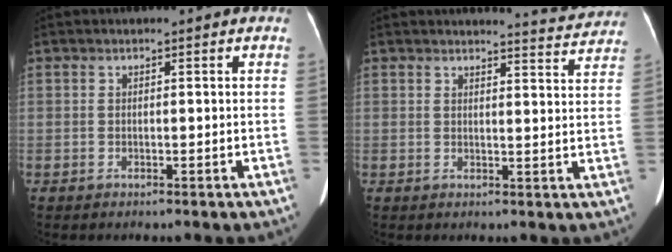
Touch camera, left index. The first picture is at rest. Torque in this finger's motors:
{"motor_torque": [0.03, -0.58, -0.02, -0.01]}